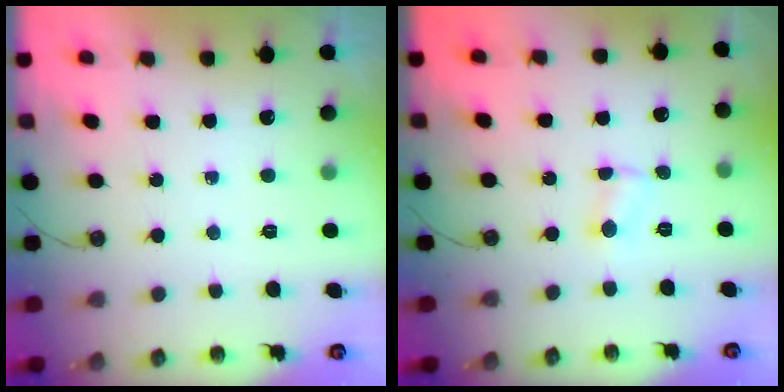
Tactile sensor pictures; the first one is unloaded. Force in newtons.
{"total": 2.3, "press": 2.2, "slide": 0.5}